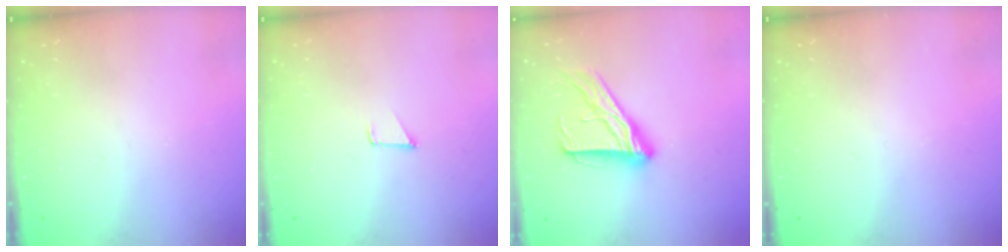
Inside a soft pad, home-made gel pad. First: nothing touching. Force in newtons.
{"total": 0.9, "press": 0.8, "slide": 0.1}
{"total": 16.5, "press": 16.4, "slide": 1.5}
{"total": 0.0}